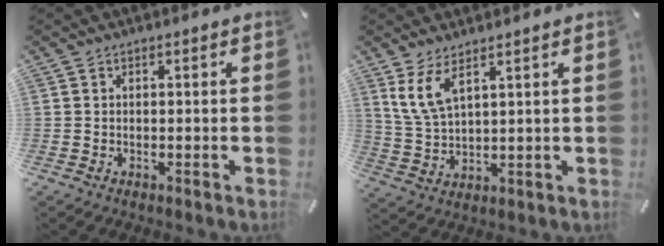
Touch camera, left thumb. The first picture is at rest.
{"total": 7.6, "force": [5.0, 2.9, 5.0], "torque": [-0.124, -0.019, 0.090]}